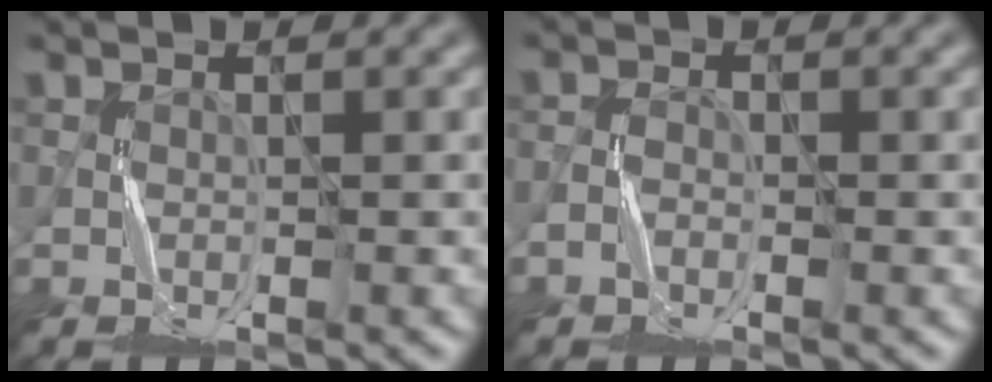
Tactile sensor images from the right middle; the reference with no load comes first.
{"total": 1.2, "force": [-1.0, 0.5, 0.1], "torque": [-0.001, 0.008, -0.019]}